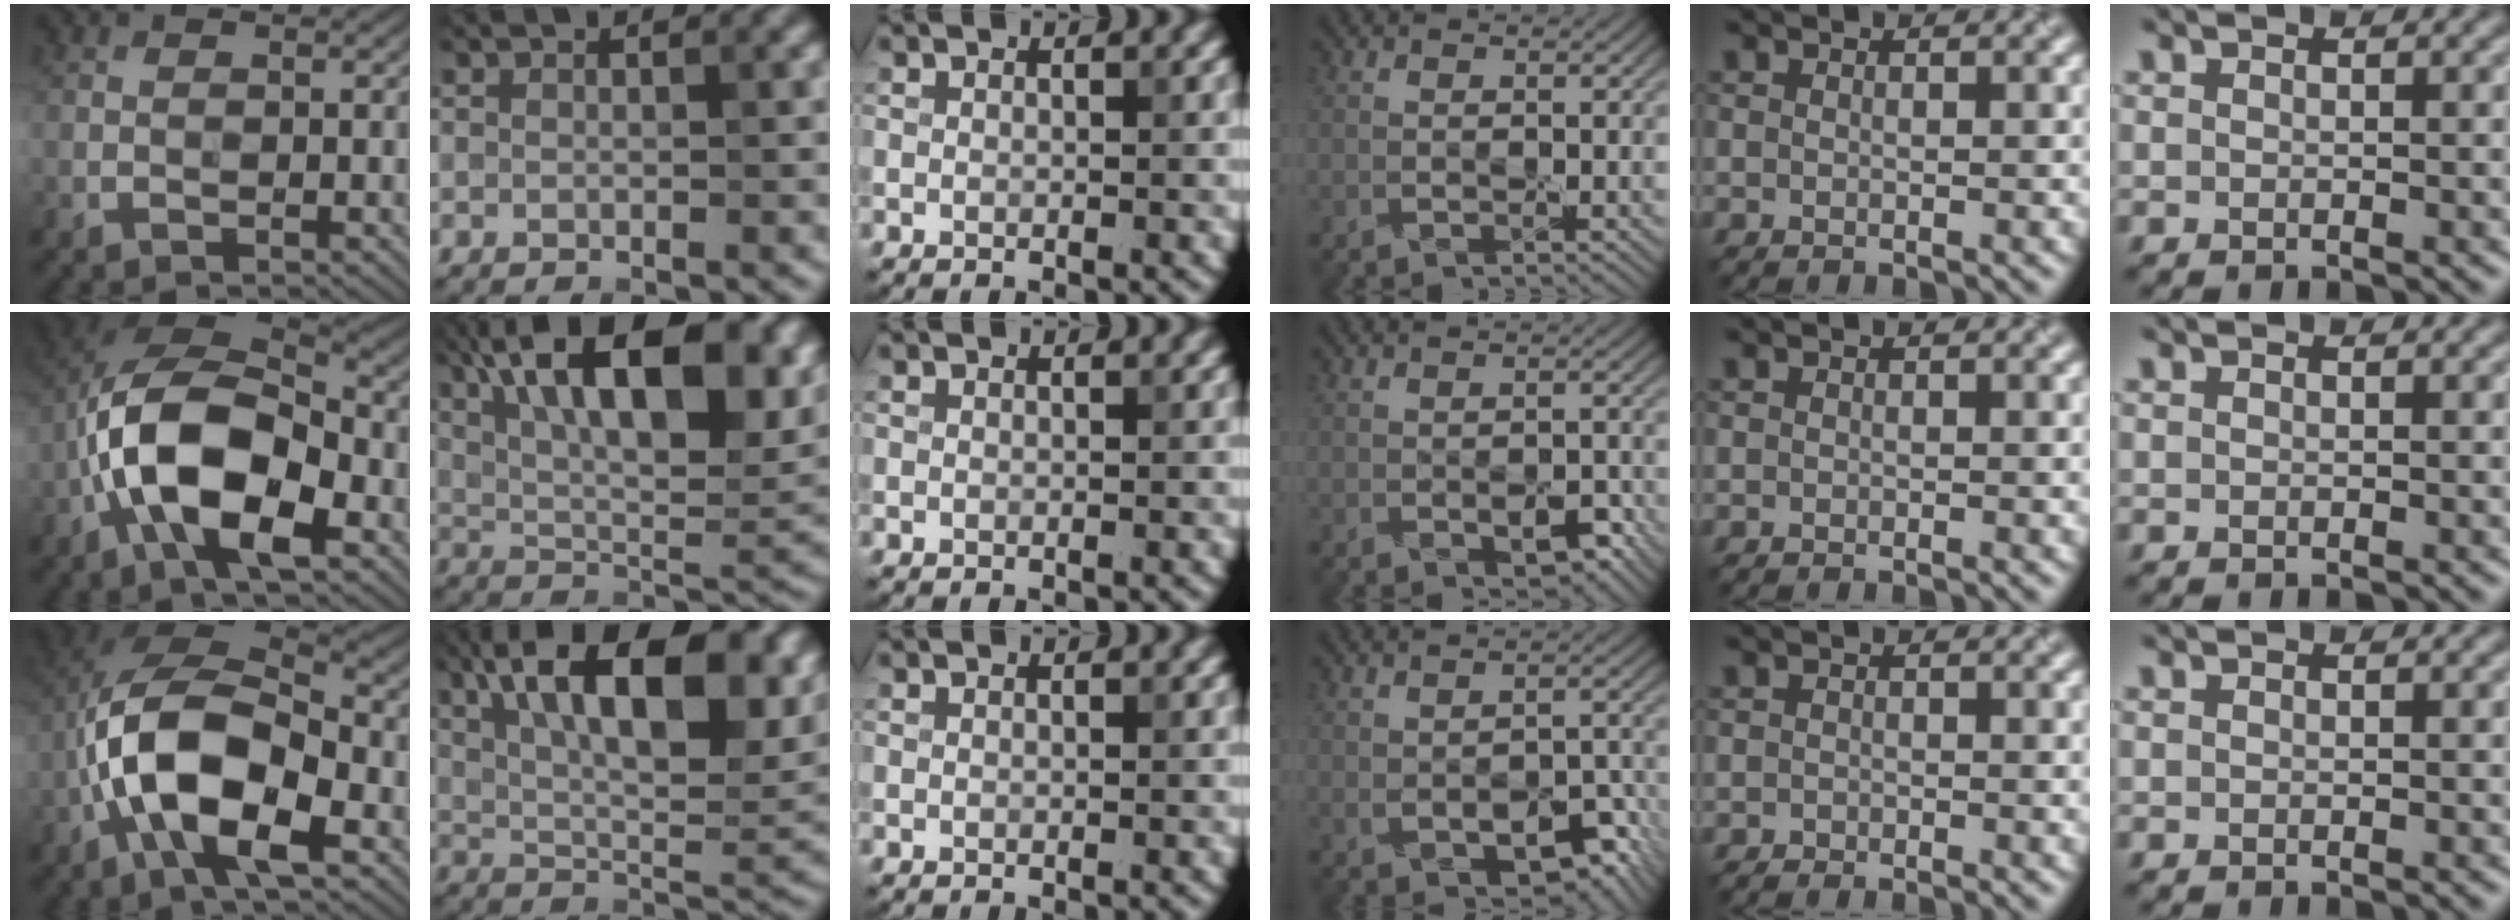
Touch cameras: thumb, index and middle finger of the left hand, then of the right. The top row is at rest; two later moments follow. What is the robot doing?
{"motion": "peel", "object": "shipping label"}